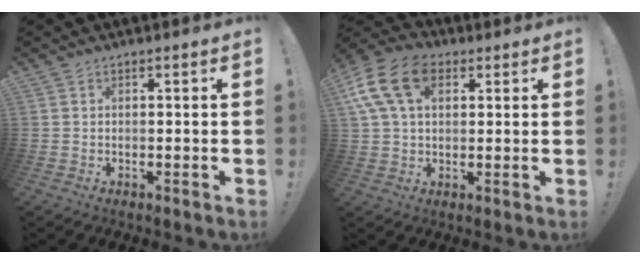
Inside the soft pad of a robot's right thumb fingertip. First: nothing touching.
{"total": 15.6, "force": [5.5, 10.2, 10.5], "torque": [-0.197, -0.013, 0.102]}